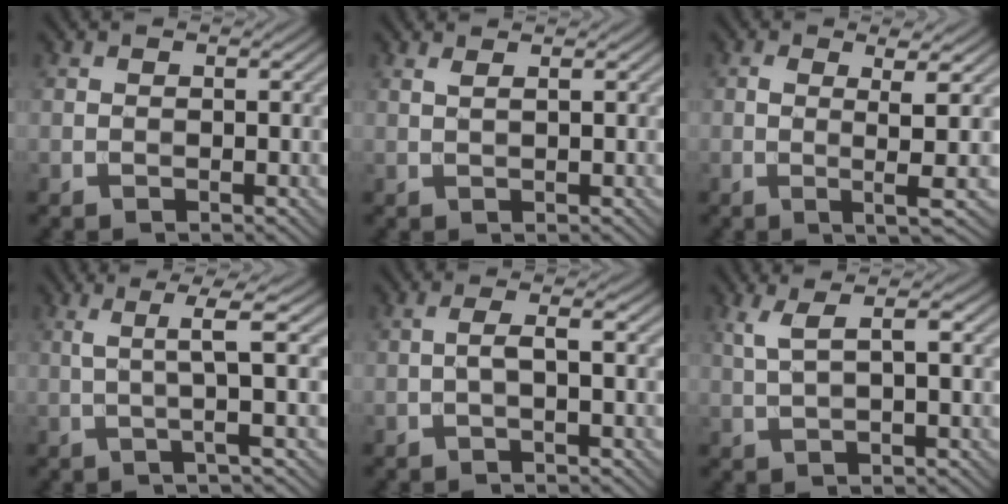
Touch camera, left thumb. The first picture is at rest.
{"total": 1.4, "force": [0.8, 0.2, 1.1], "torque": [-0.017, 0.004, 0.009]}
{"total": 4.5, "force": [0.3, 0.3, 4.5], "torque": [-0.087, 0.006, 0.003]}
{"total": 4.6, "force": [0.5, 0.1, 4.6], "torque": [-0.083, 0.012, 0.002]}
{"total": 2.3, "force": [-0.4, 0.3, 2.2], "torque": [-0.041, 0.010, -0.014]}
{"total": 3.9, "force": [1.3, 0.8, 3.6], "torque": [-0.073, 0.011, 0.027]}